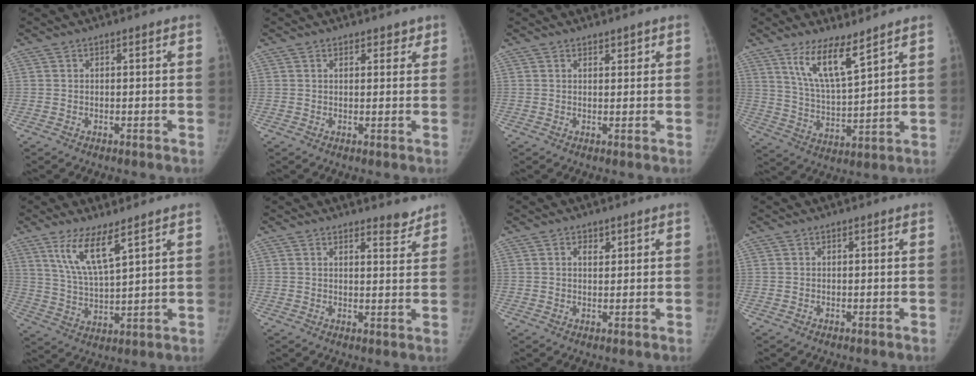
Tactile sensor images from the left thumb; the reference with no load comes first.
{"total": 2.4, "force": [1.7, 1.4, 0.9], "torque": [0.009, -0.008, 0.019]}
{"total": 1.3, "force": [1.0, 0.6, 0.4], "torque": [0.003, -0.006, 0.014]}
{"total": 9.9, "force": [6.7, 2.1, 6.9], "torque": [-0.124, -0.051, 0.140]}
{"total": 8.8, "force": [5.5, 1.8, 6.7], "torque": [-0.129, -0.034, 0.115]}
{"total": 3.5, "force": [3.2, 0.9, 1.0], "torque": [0.001, -0.029, 0.040]}
{"total": 2.9, "force": [1.6, 1.8, 1.5], "torque": [-0.010, -0.009, 0.027]}
{"total": 0.0}